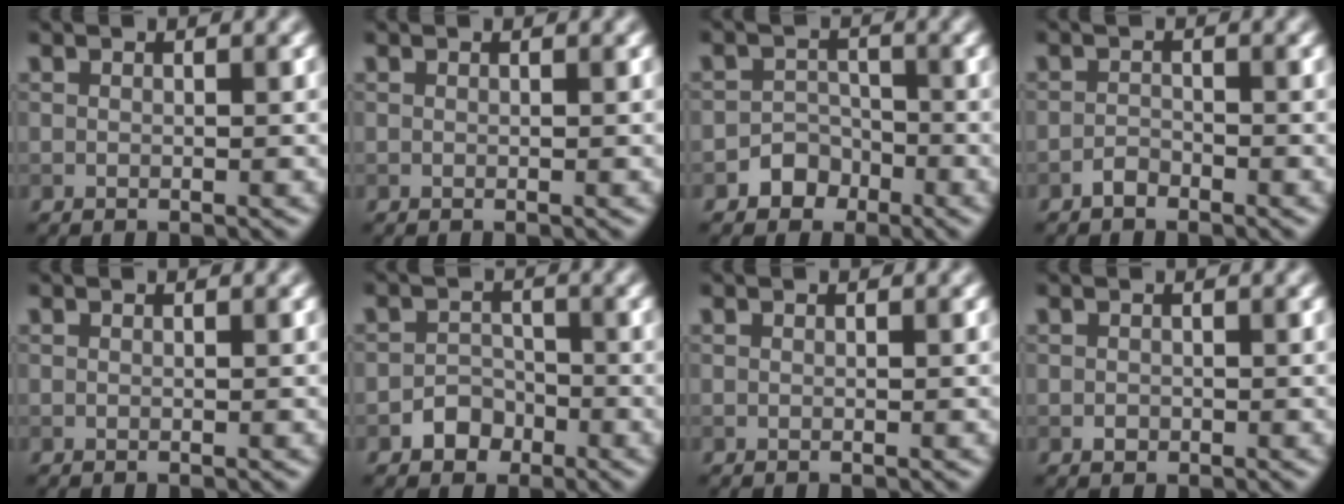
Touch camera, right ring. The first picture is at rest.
{"total": 0.0}
{"total": 2.5, "force": [-1.5, 2.0, 0.4], "torque": [0.019, 0.011, -0.028]}
{"total": 1.1, "force": [-0.9, 0.5, 0.3], "torque": [-0.003, 0.003, -0.019]}
{"total": 0.0}
{"total": 2.2, "force": [-1.2, 1.8, 0.5], "torque": [0.005, 0.005, -0.022]}
{"total": 0.0}
{"total": 0.7, "force": [-0.2, 0.6, 0.2], "torque": [0.002, -0.004, -0.005]}